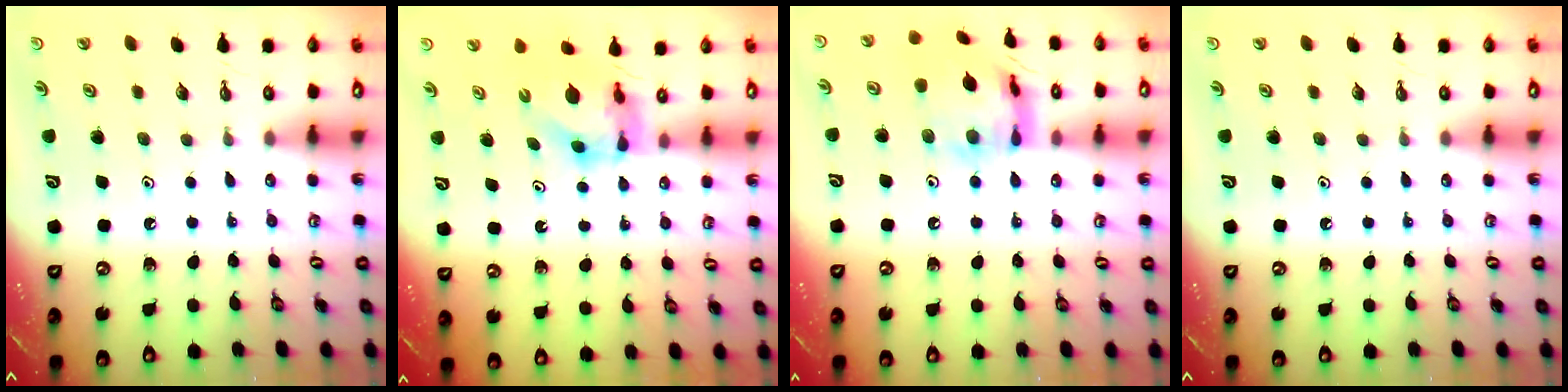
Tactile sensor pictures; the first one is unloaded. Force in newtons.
{"total": 5.8, "press": 5.8, "slide": 0.3}
{"total": 14.9, "press": 14.8, "slide": 1.5}
{"total": 0.0}